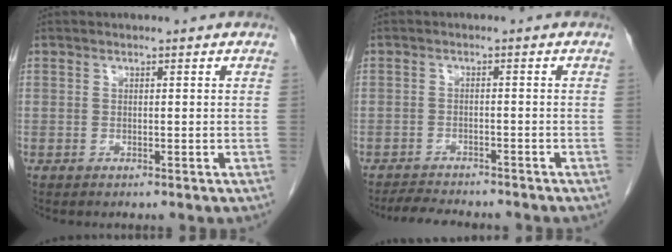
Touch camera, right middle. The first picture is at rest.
{"total": 6.5, "force": [-6.0, 1.2, 2.1], "torque": [-0.034, -0.009, -0.091]}